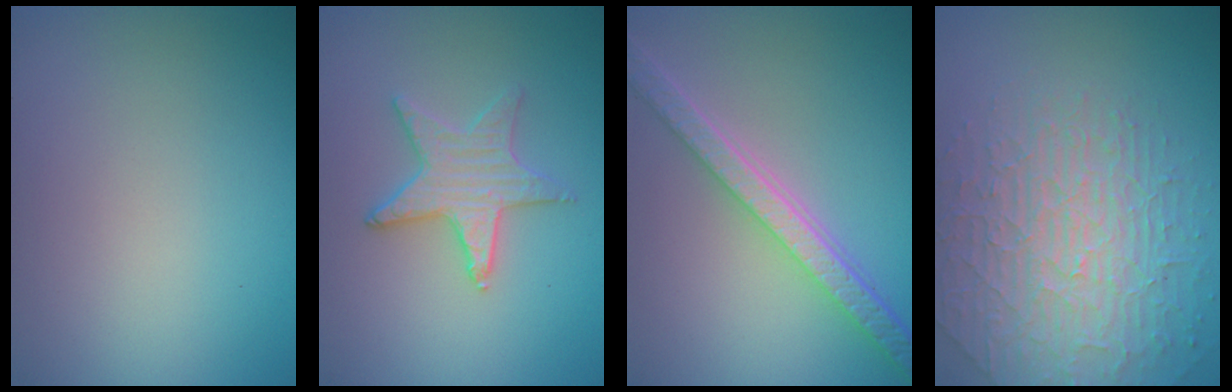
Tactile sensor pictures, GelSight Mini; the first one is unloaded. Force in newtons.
{"total": 3.0, "press": 3.0, "slide": 0.1}
{"total": 5.7, "press": 4.4, "slide": 3.7}
{"total": 5.3, "press": 4.8, "slide": 2.2}